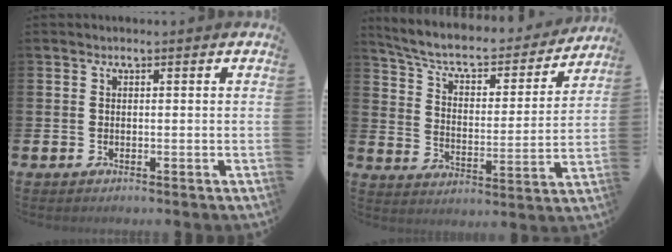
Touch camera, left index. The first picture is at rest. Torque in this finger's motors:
{"motor_torque": [1.07, -1.07, 0.40, 0.09]}